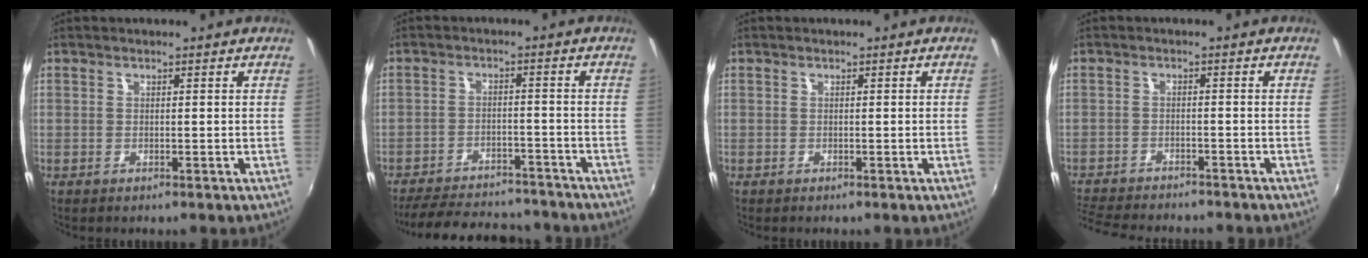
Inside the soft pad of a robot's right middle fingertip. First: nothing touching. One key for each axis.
{"total": 18.4, "fx": -16.0, "fy": 5.6, "fz": 7.1, "tx": -0.158, "ty": 0.003, "tz": -0.215}
{"total": 0.0}
{"total": 10.9, "fx": -9.9, "fy": 2.3, "fz": 3.9, "tx": -0.105, "ty": -0.014, "tz": -0.159}